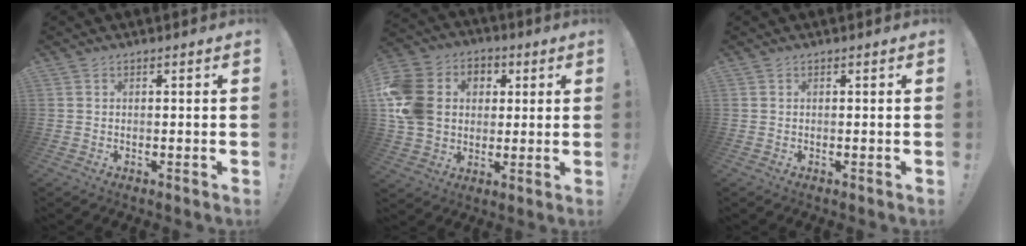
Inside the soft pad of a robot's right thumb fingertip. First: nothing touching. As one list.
[{"total": 16.8, "force": [1.5, 14.3, 8.7], "torque": [-0.151, 0.009, 0.035]}, {"total": 0.0}]